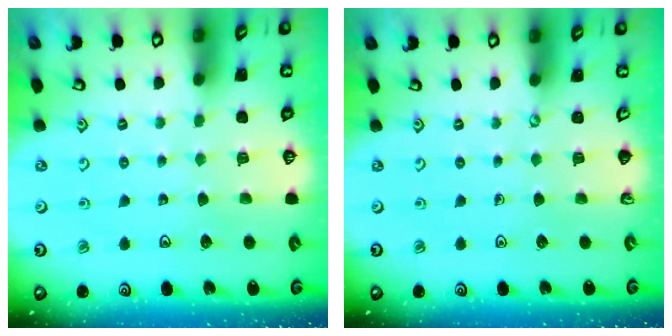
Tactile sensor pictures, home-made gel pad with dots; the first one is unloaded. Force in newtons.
{"total": 0.0}